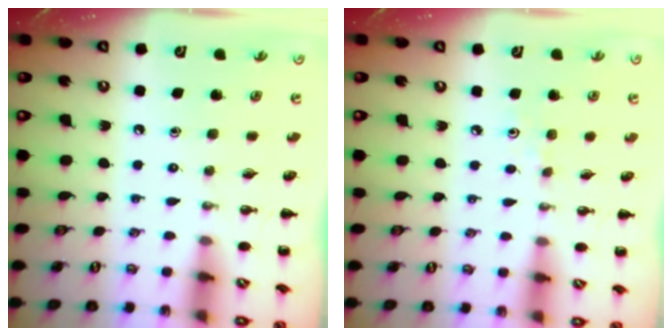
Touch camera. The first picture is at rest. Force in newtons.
{"total": 3.2, "press": 3.0, "slide": 1.2}